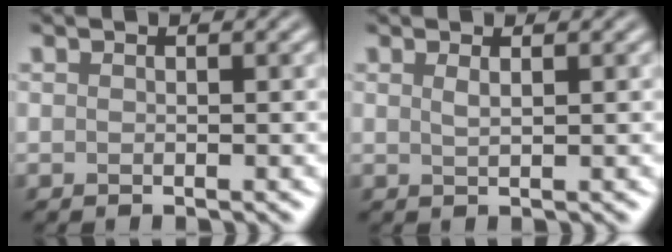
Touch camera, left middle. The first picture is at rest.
{"total": 1.0, "force": [0.5, 0.3, 0.8], "torque": [-0.009, 0.001, 0.007]}